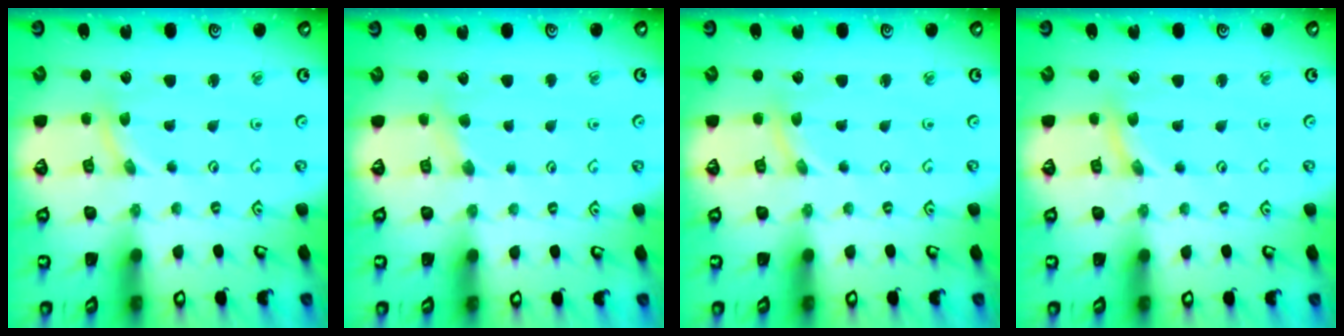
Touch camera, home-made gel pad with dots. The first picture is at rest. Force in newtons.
{"total": 2.8, "press": 2.8, "slide": 0.4}
{"total": 0.0}
{"total": 0.0}